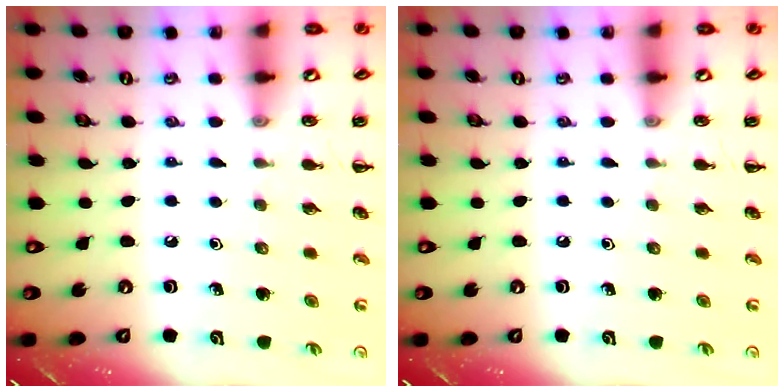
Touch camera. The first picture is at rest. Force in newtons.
{"total": 0.0}